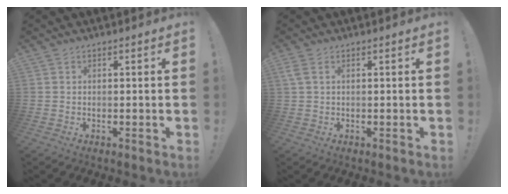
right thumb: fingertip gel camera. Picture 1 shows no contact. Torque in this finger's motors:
{"motor_torque": [0.46, -0.06, 0.45, -0.11, 0.13]}